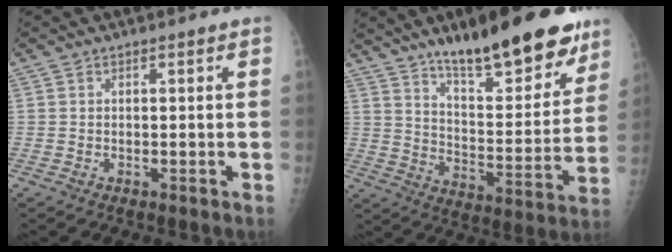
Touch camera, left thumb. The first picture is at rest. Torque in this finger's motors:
{"motor_torque": [0.60, 0.95, 1.56, -1.23, 0.08]}